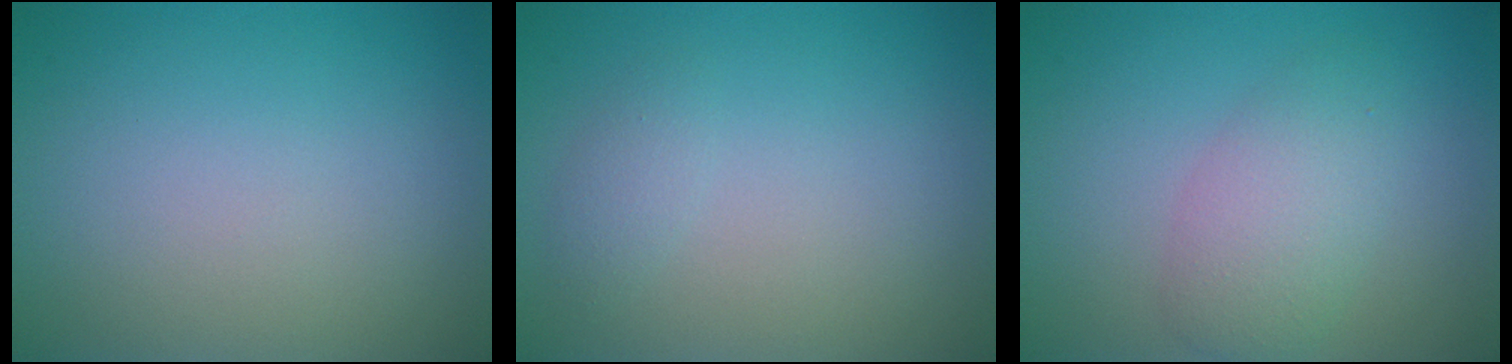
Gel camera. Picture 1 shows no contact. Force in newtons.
{"total": 1.1, "press": 1.1, "slide": 0.1}
{"total": 3.5, "press": 3.5, "slide": 0.1}